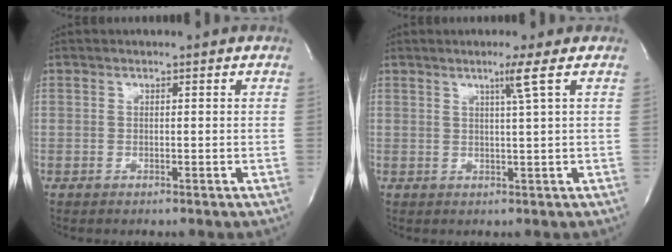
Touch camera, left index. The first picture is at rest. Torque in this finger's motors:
{"motor_torque": [0.16, -0.11, 0.15, 0.05]}